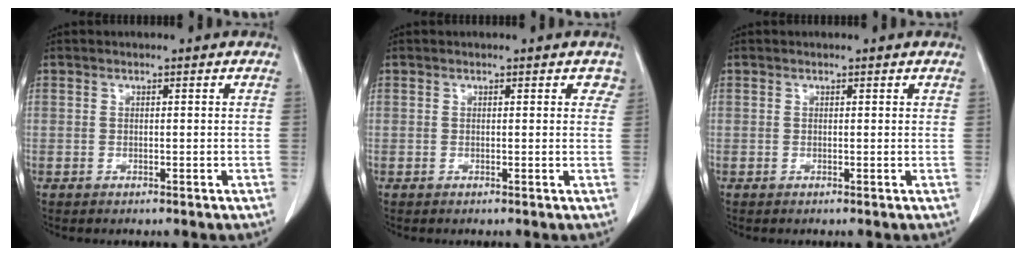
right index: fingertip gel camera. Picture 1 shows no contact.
{"total": 1.7, "force": [1.1, 1.1, 0.9], "torque": [0.007, 0.004, 0.002]}
{"total": 0.0}